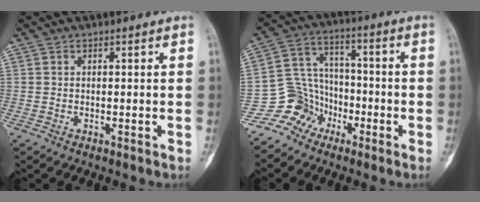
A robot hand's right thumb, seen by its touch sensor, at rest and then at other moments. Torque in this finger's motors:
{"motor_torque": [0.84, -0.57, 0.06, -0.96, -0.09]}